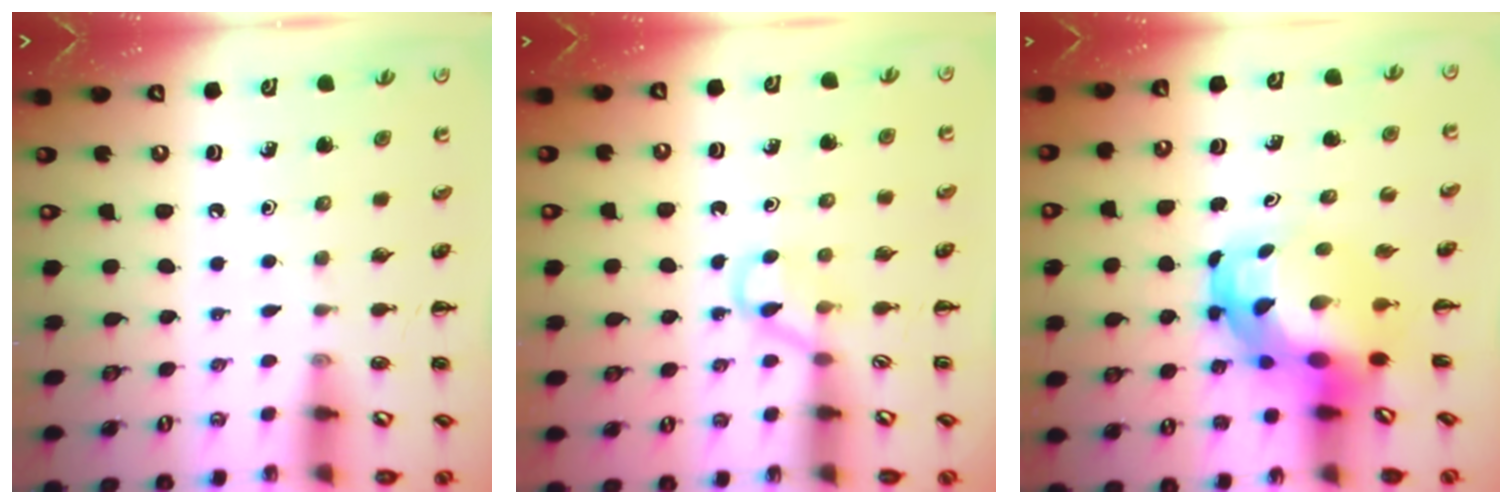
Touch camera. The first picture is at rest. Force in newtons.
{"total": 2.6, "press": 2.4, "slide": 0.9}
{"total": 7.3, "press": 7.0, "slide": 2.0}